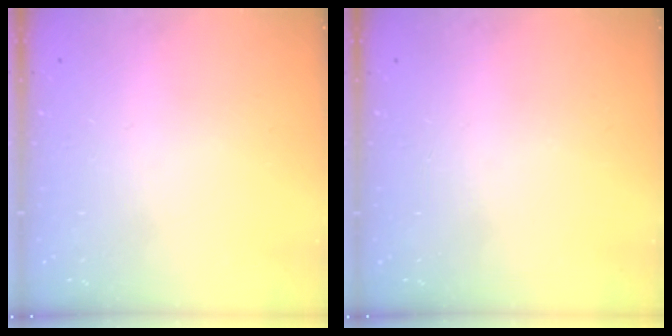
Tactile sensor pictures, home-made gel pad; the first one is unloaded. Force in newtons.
{"total": 0.0}